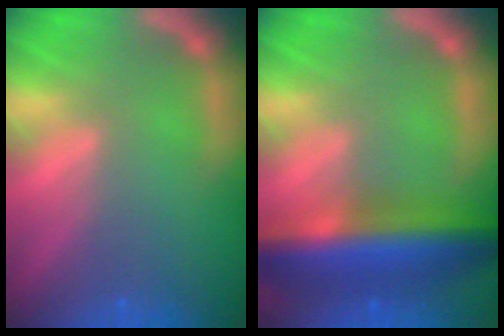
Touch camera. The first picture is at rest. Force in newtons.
{"total": 9.5}